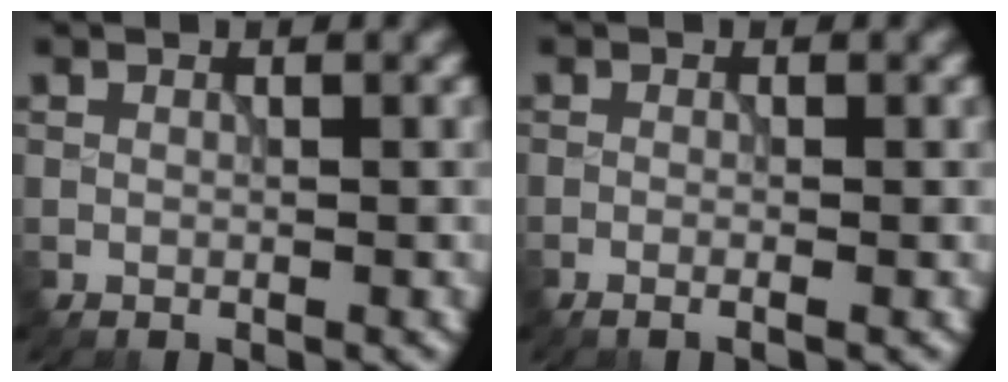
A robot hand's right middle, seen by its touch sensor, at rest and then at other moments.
{"total": 1.1, "force": [-0.5, 0.2, 1.0], "torque": [-0.015, -0.003, -0.013]}